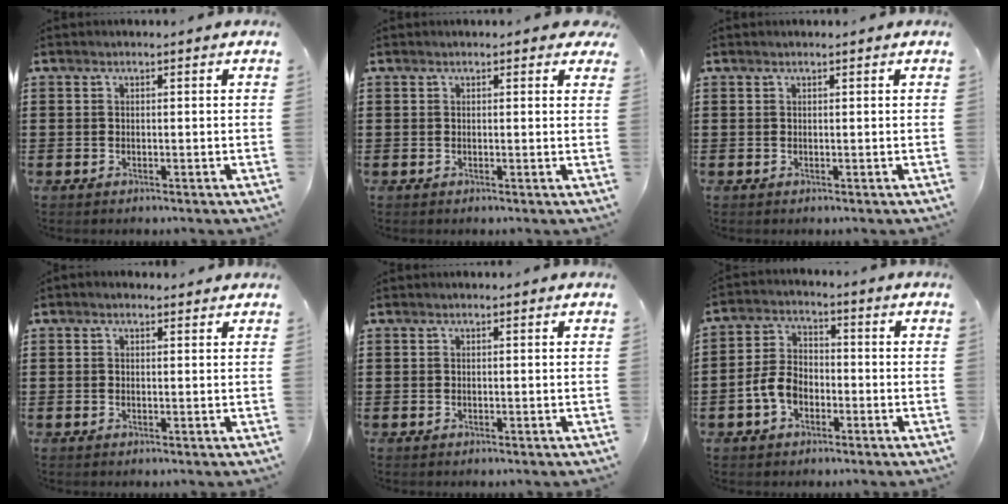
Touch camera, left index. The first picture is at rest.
{"total": 0.9, "force": [0.6, 0.4, 0.5], "torque": [-0.004, 0.002, 0.009]}
{"total": 0.0}
{"total": 0.6, "force": [0.3, 0.4, 0.3], "torque": [-0.007, 0.004, 0.006]}
{"total": 0.0}
{"total": 5.7, "force": [-2.3, 3.7, 3.7], "torque": [-0.094, 0.005, -0.050]}